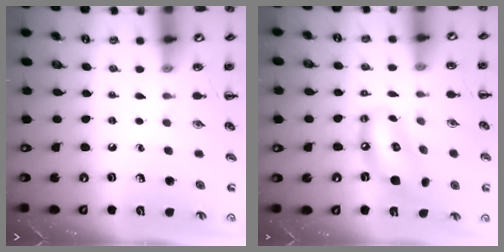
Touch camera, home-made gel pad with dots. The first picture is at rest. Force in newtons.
{"total": 12.7, "press": 12.2, "slide": 3.5}